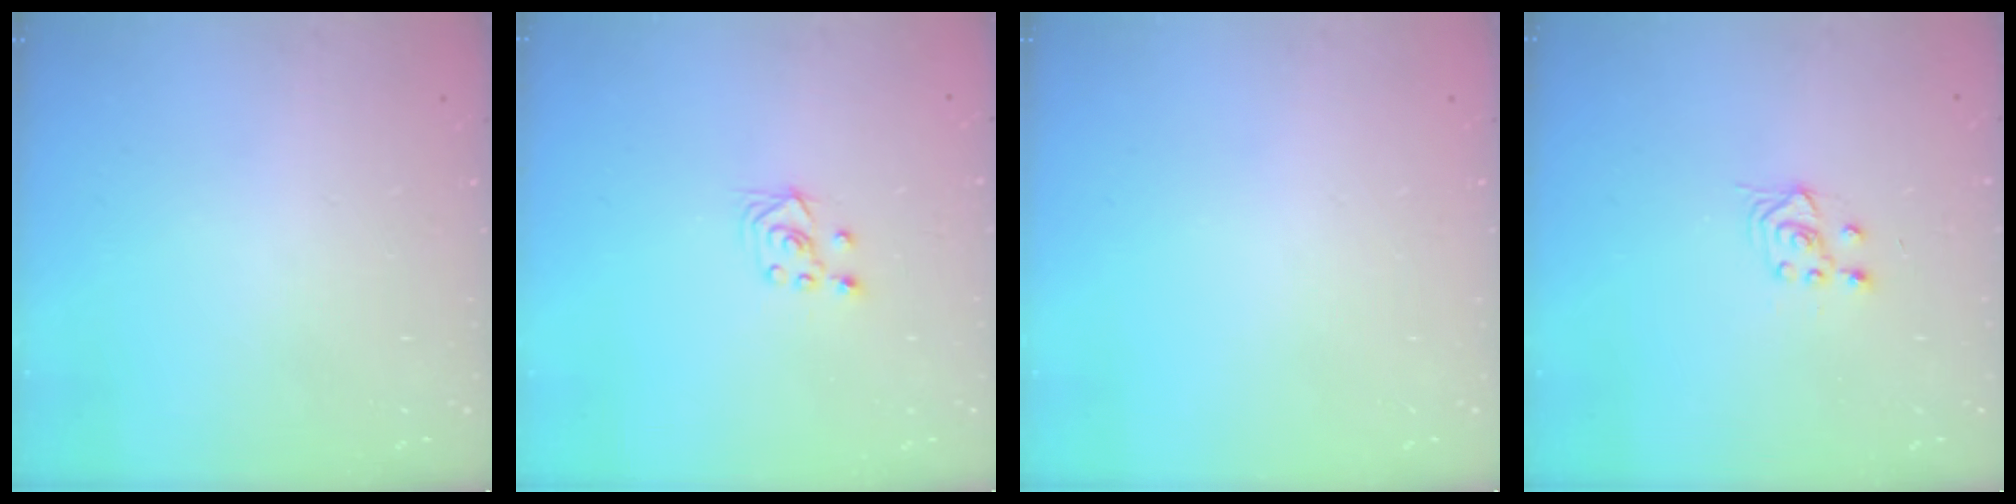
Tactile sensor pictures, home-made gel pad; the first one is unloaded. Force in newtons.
{"total": 2.8, "press": 2.6, "slide": 1.1}
{"total": 0.0}
{"total": 3.8, "press": 3.6, "slide": 1.4}